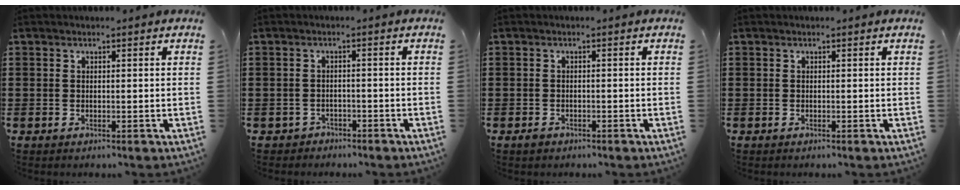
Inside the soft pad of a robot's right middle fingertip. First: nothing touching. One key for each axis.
{"total": 1.5, "fx": -1.3, "fy": 0.6, "fz": -0.2, "tx": -0.004, "ty": 0.004, "tz": -0.032}
{"total": 0.8, "fx": -0.6, "fy": 0.5, "fz": 0.3, "tx": -0.007, "ty": 0.000, "tz": -0.014}
{"total": 0.0}